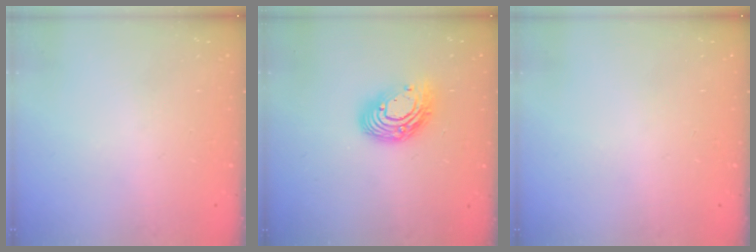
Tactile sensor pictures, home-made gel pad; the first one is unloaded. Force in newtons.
{"total": 12.7, "press": 12.7, "slide": 1.2}
{"total": 0.0}